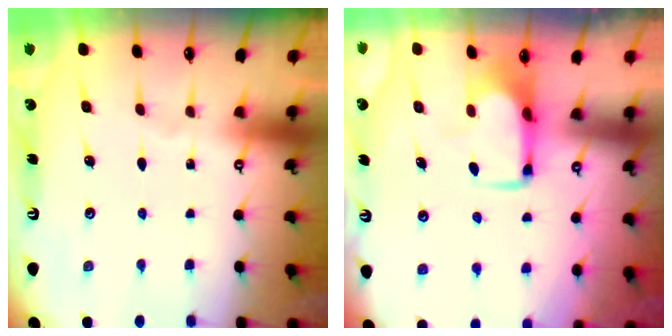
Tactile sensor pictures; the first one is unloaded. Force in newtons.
{"total": 2.1, "press": 2.0, "slide": 0.4}